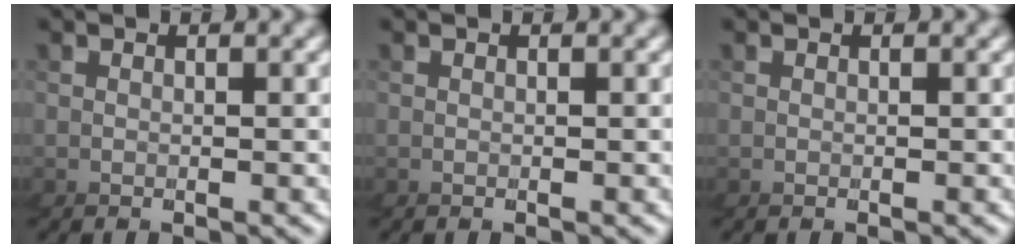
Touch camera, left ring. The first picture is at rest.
{"total": 0.0}
{"total": 0.0}